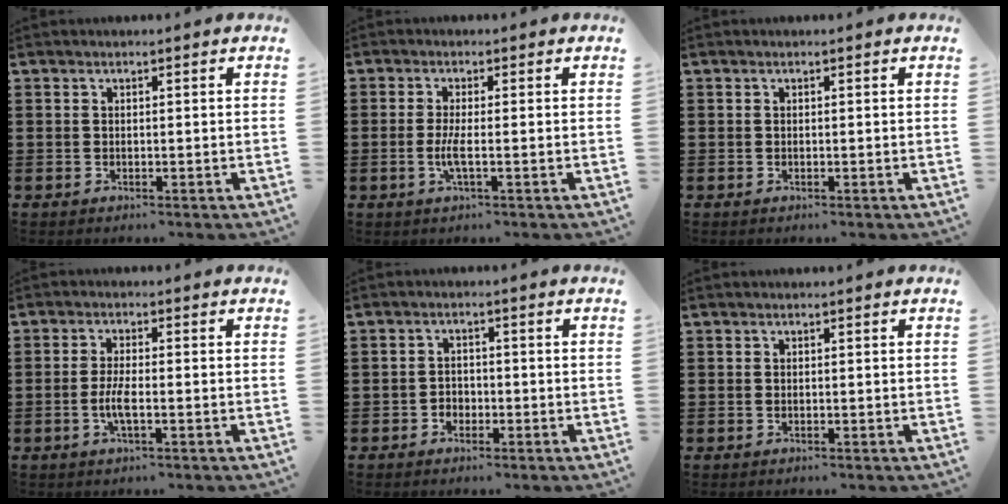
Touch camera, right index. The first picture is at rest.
{"total": 3.1, "force": [-0.6, 0.2, 3.0], "torque": [-0.069, -0.011, -0.017]}
{"total": 0.0}
{"total": 3.5, "force": [-1.1, 0.7, 3.3], "torque": [-0.073, -0.005, -0.023]}
{"total": 1.9, "force": [-1.2, 1.3, 0.4], "torque": [-0.014, 0.002, -0.028]}
{"total": 0.0}